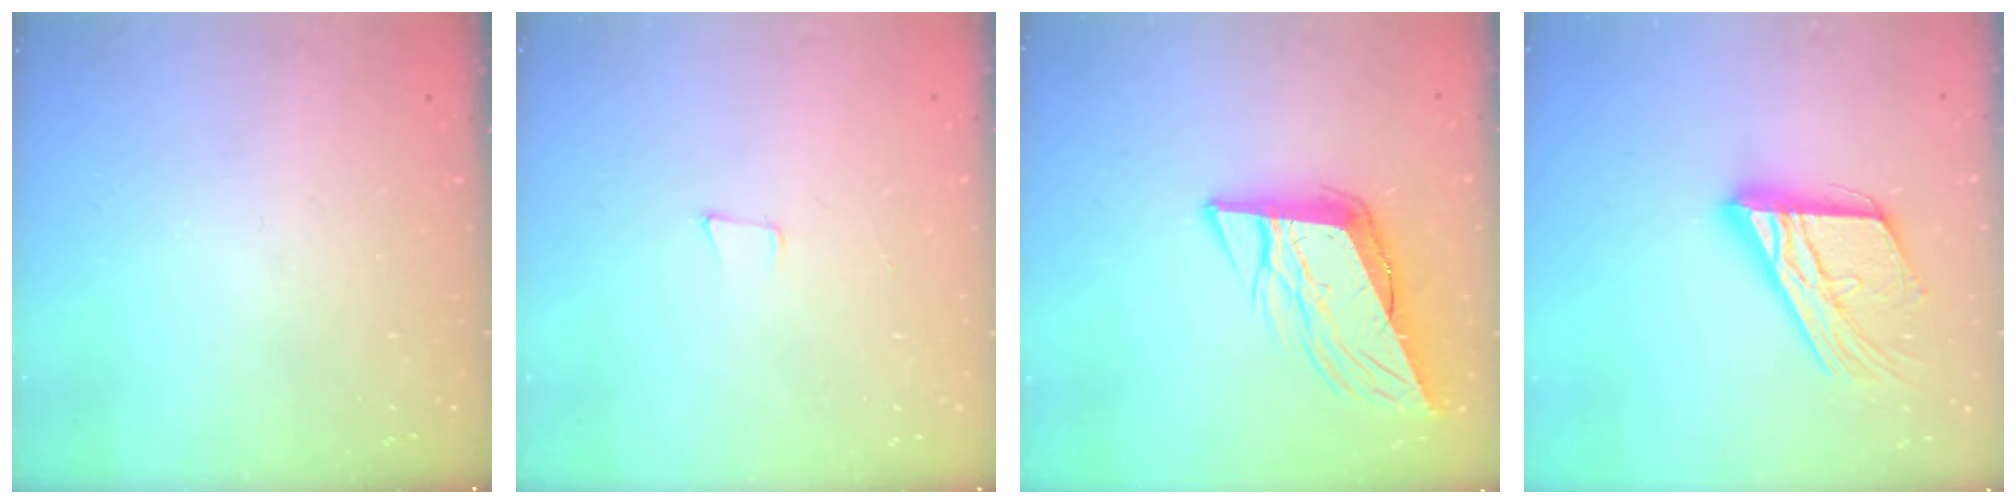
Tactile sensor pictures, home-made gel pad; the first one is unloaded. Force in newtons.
{"total": 4.6, "press": 3.6, "slide": 2.9}
{"total": 11.8, "press": 11.2, "slide": 3.6}
{"total": 17.5, "press": 17.4, "slide": 1.4}